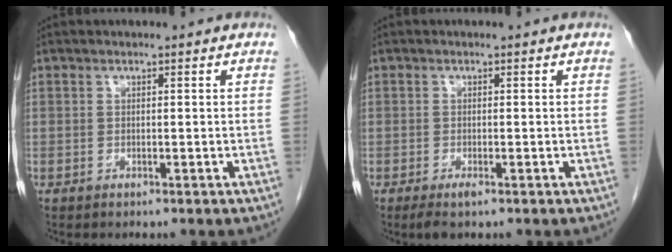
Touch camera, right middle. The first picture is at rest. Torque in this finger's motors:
{"motor_torque": [0.31, -0.03, 0.09, 0.03]}